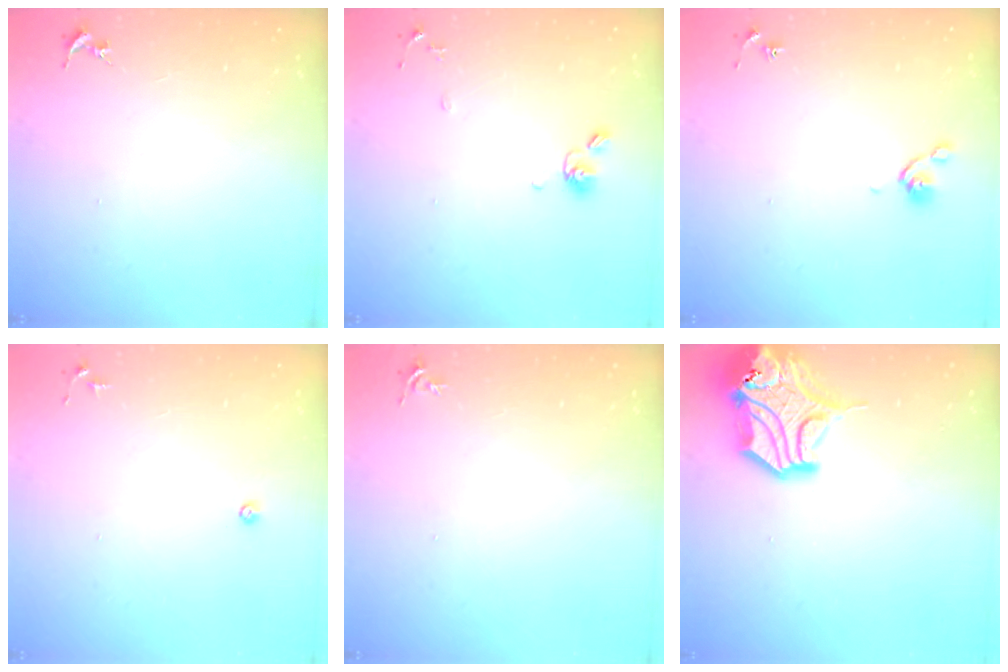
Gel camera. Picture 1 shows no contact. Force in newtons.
{"total": 7.9, "press": 7.6, "slide": 2.0}
{"total": 4.8, "press": 4.7, "slide": 1.1}
{"total": 3.5, "press": 3.4, "slide": 0.7}
{"total": 3.7, "press": 3.7, "slide": 0.5}
{"total": 17.2, "press": 17.0, "slide": 2.4}